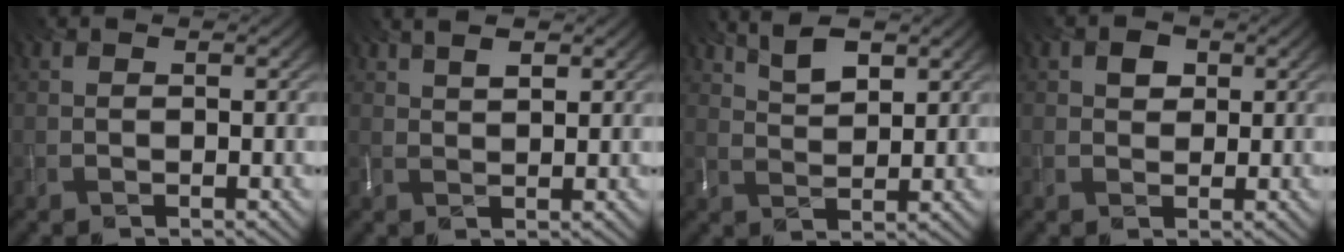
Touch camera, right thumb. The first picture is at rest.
{"total": 2.0, "force": [1.5, 0.3, 1.3], "torque": [-0.024, 0.002, 0.034]}
{"total": 4.0, "force": [3.0, 1.0, 2.4], "torque": [-0.056, 0.004, 0.064]}
{"total": 2.0, "force": [1.0, 1.6, 0.8], "torque": [-0.019, 0.002, 0.017]}